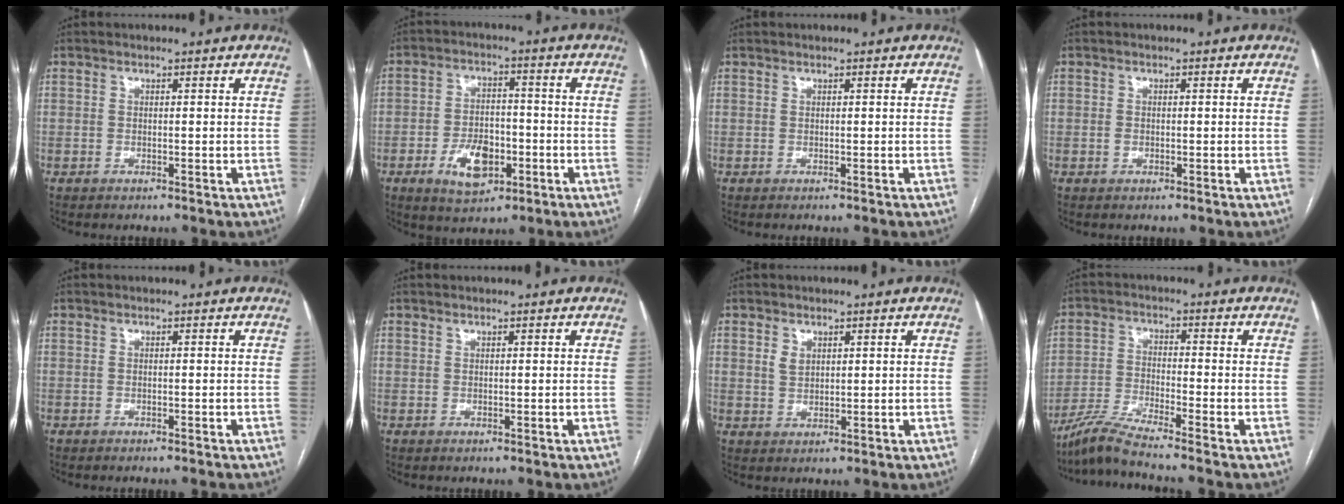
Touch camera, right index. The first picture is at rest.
{"total": 8.0, "force": [-3.2, 4.4, 5.9], "torque": [-0.110, 0.006, -0.049]}
{"total": 0.0}
{"total": 0.6, "force": [-0.1, 0.5, 0.4], "torque": [-0.005, 0.002, -0.002]}
{"total": 0.7, "force": [-0.6, 0.0, 0.3], "torque": [0.001, -0.001, -0.009]}
{"total": 0.0}
{"total": 2.1, "force": [1.1, 1.4, 1.1], "torque": [-0.023, -0.001, 0.027]}
{"total": 6.6, "force": [-5.8, -1.5, 2.8], "torque": [-0.064, -0.025, -0.116]}